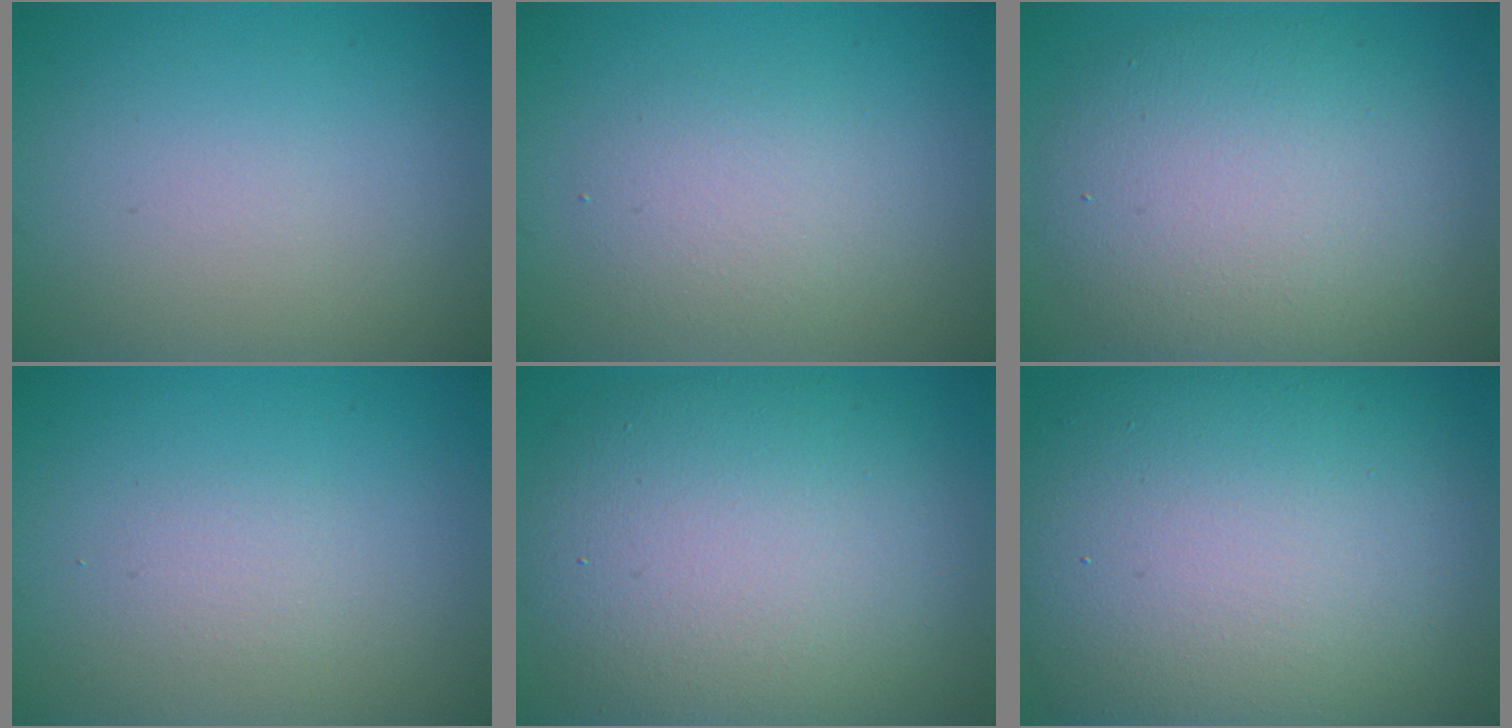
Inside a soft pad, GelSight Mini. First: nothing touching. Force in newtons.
{"total": 2.5, "press": 2.5, "slide": 0.2}
{"total": 8.7, "press": 8.7, "slide": 0.4}
{"total": 1.0, "press": 1.0, "slide": 0.1}
{"total": 11.5, "press": 11.4, "slide": 0.7}
{"total": 17.2, "press": 17.2, "slide": 1.1}